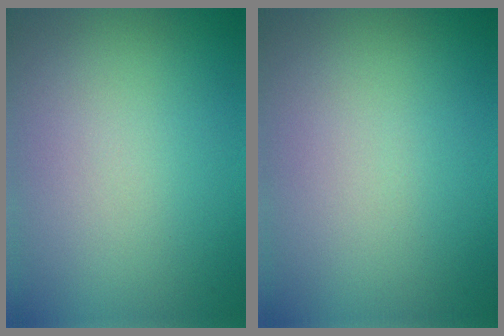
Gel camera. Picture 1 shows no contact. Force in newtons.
{"total": 0.0}